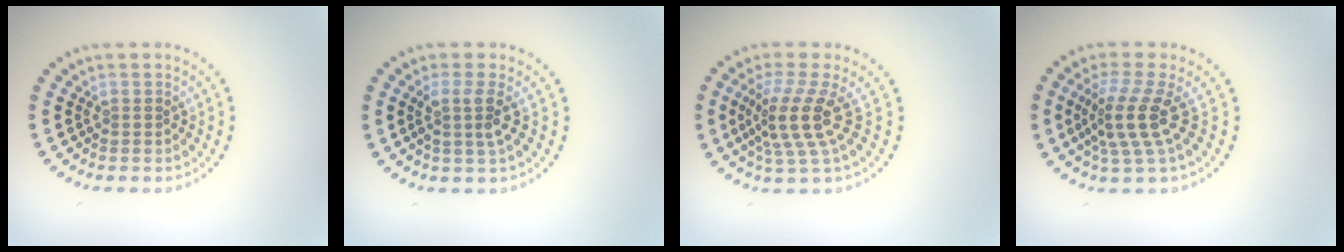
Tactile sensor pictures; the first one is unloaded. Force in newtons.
{"total": 2.3, "press": 1.7, "slide": 1.5}
{"total": 4.3, "press": 3.0, "slide": 3.0}
{"total": 3.9, "press": 2.8, "slide": 2.7}